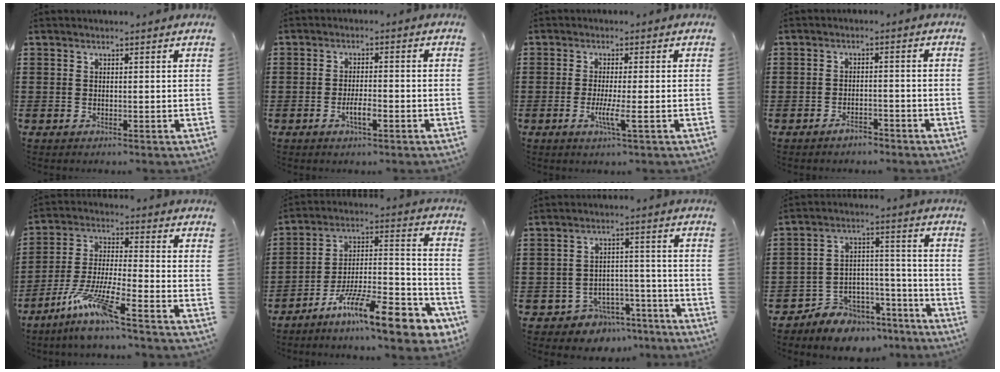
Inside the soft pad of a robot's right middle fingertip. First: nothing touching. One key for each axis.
{"total": 3.4, "fx": -1.6, "fy": 1.0, "fz": 2.8, "tx": -0.048, "ty": 0.006, "tz": -0.030}
{"total": 3.8, "fx": -1.4, "fy": 0.3, "fz": 3.5, "tx": -0.061, "ty": -0.003, "tz": -0.027}
{"total": 2.6, "fx": -2.3, "fy": 0.7, "fz": 0.9, "tx": -0.018, "ty": 0.005, "tz": -0.045}
{"total": 8.9, "fx": -6.6, "fy": 0.3, "fz": 6.0, "tx": -0.129, "ty": -0.013, "tz": -0.130}
{"total": 14.7, "fx": -10.9, "fy": 2.9, "fz": 9.5, "tx": -0.140, "ty": 0.032, "tz": -0.191}
{"total": 5.5, "fx": -5.0, "fy": 2.3, "fz": 0.6, "tx": -0.023, "ty": 0.023, "tz": -0.102}
{"total": 6.5, "fx": -5.9, "fy": 2.7, "fz": -0.1, "tx": 0.001, "ty": 0.024, "tz": -0.116}